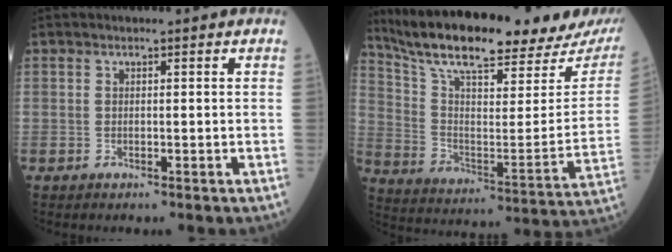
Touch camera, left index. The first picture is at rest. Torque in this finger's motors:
{"motor_torque": [0.96, -1.18, 0.26, 0.10]}